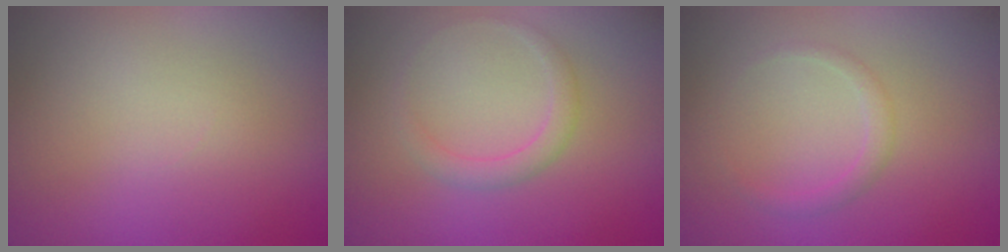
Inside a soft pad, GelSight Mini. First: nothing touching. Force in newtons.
{"total": 1.6, "press": 1.6, "slide": 0.0}
{"total": 1.3, "press": 1.3, "slide": 0.1}